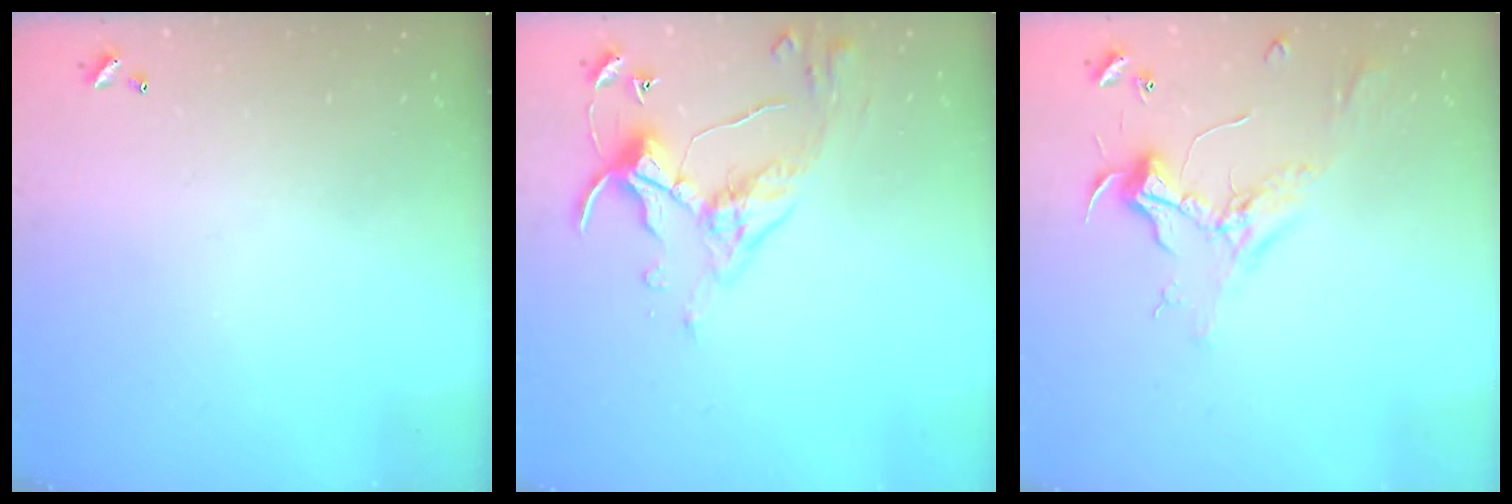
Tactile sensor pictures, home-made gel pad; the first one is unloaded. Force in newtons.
{"total": 5.7, "press": 5.7, "slide": 0.7}
{"total": 2.4, "press": 2.3, "slide": 0.8}